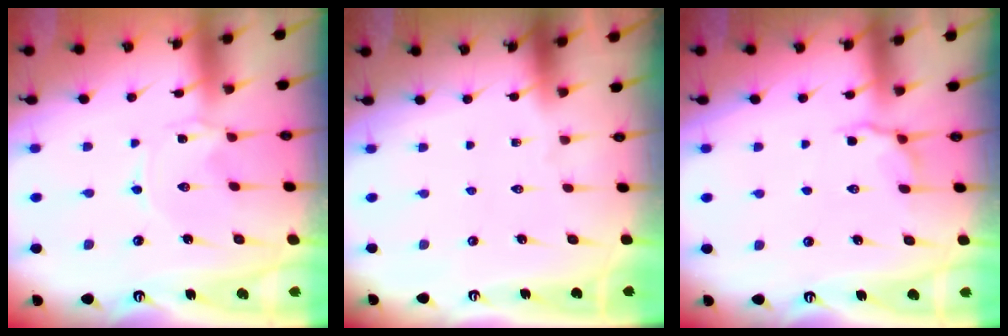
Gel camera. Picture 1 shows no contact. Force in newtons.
{"total": 0.0}
{"total": 4.4, "press": 4.0, "slide": 1.8}